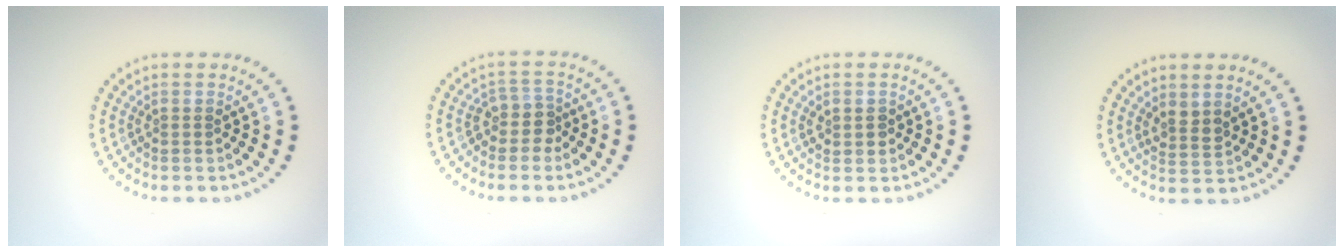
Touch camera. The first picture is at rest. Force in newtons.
{"total": 1.9, "press": 1.6, "slide": 1.2}
{"total": 1.5, "press": 1.4, "slide": 0.4}
{"total": 1.6, "press": 1.2, "slide": 1.0}